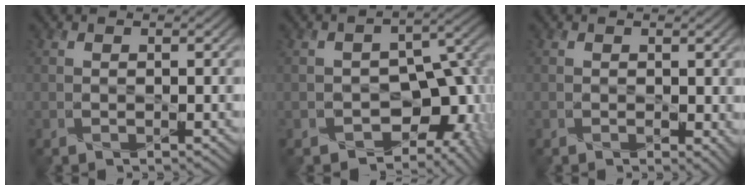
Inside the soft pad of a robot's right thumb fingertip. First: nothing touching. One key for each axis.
{"total": 10.6, "fx": -4.7, "fy": 7.3, "fz": 6.0, "tx": -0.074, "ty": -0.010, "tz": -0.068}
{"total": 2.1, "fx": 0.3, "fy": 1.4, "fz": 1.5, "tx": -0.020, "ty": -0.006, "tz": 0.007}